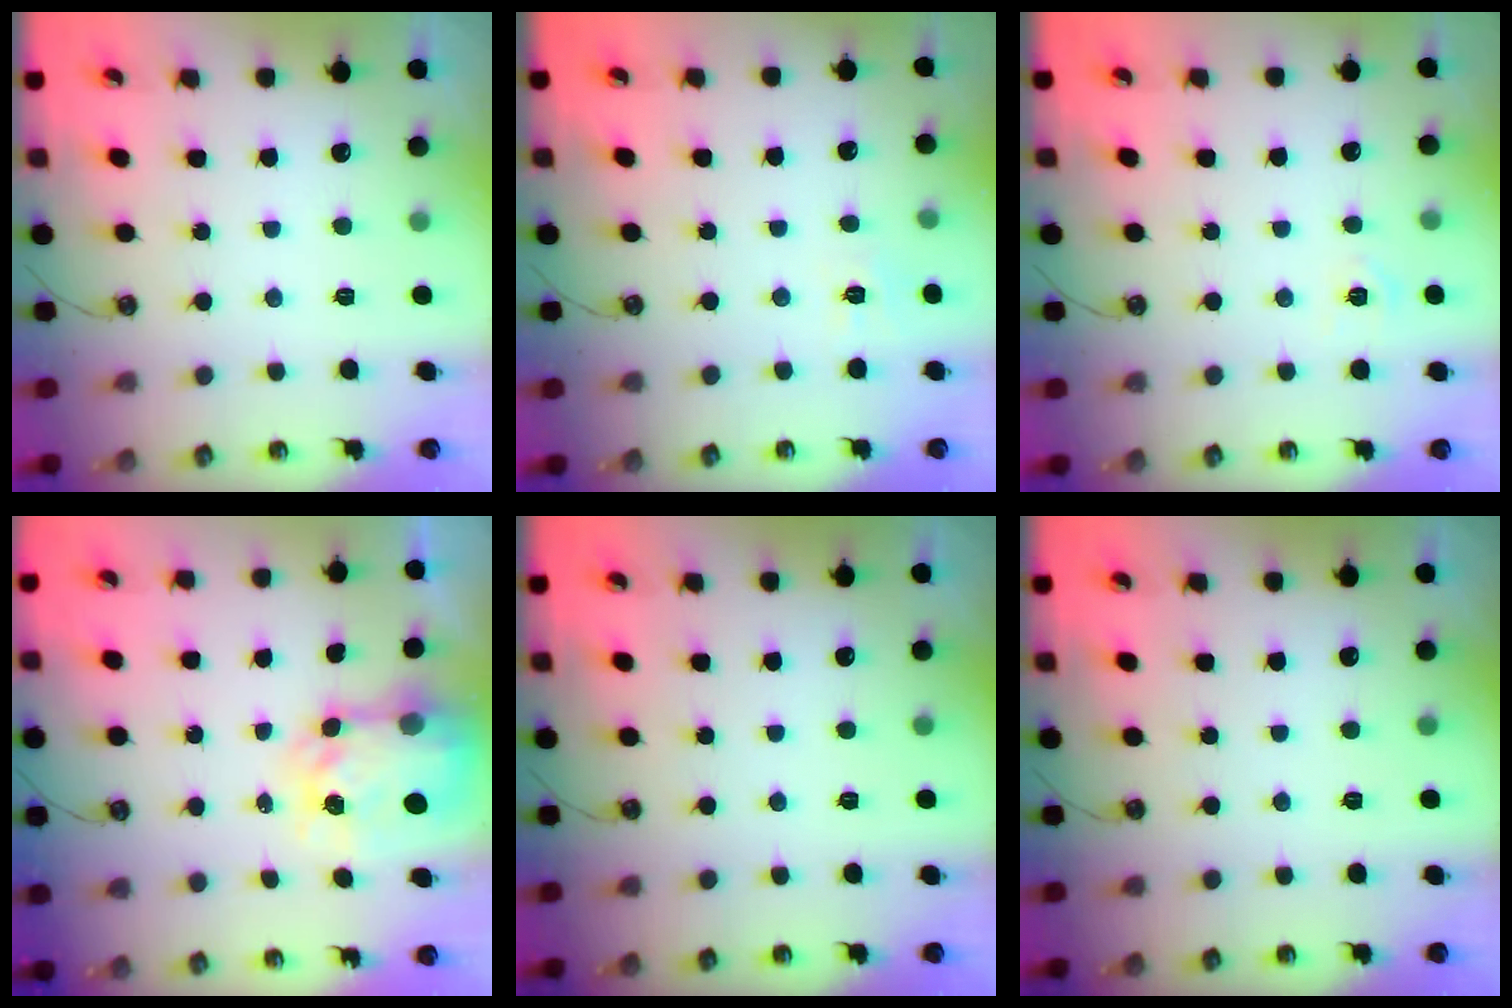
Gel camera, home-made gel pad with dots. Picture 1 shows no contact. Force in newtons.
{"total": 4.3, "press": 4.2, "slide": 0.6}
{"total": 5.1, "press": 5.0, "slide": 0.6}
{"total": 6.0, "press": 6.0, "slide": 0.6}
{"total": 0.0}
{"total": 0.0}